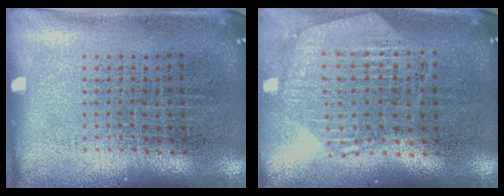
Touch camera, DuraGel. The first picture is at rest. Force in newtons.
{"total": 1.2, "press": 1.2, "slide": 0.2}